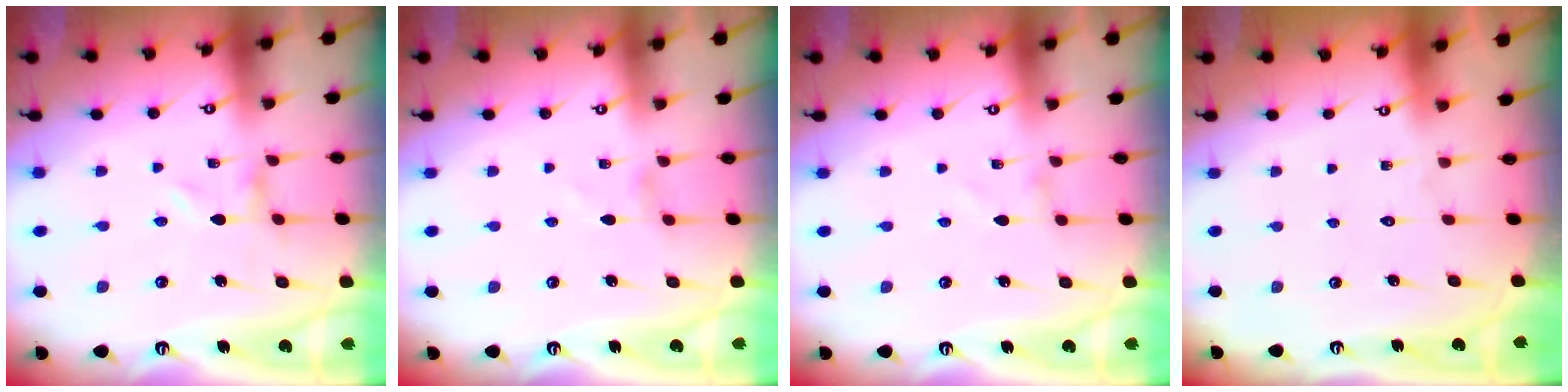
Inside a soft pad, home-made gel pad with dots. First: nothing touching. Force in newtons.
{"total": 0.0}
{"total": 1.4, "press": 1.4, "slide": 0.0}
{"total": 1.7, "press": 1.7, "slide": 0.1}